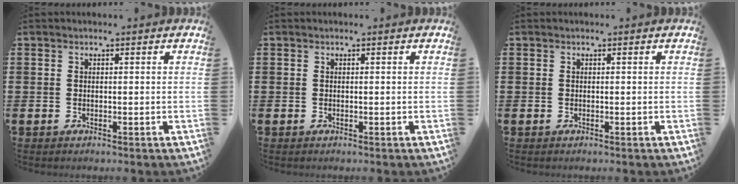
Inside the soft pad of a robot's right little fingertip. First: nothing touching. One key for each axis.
{"total": 0.0}
{"total": 0.0}